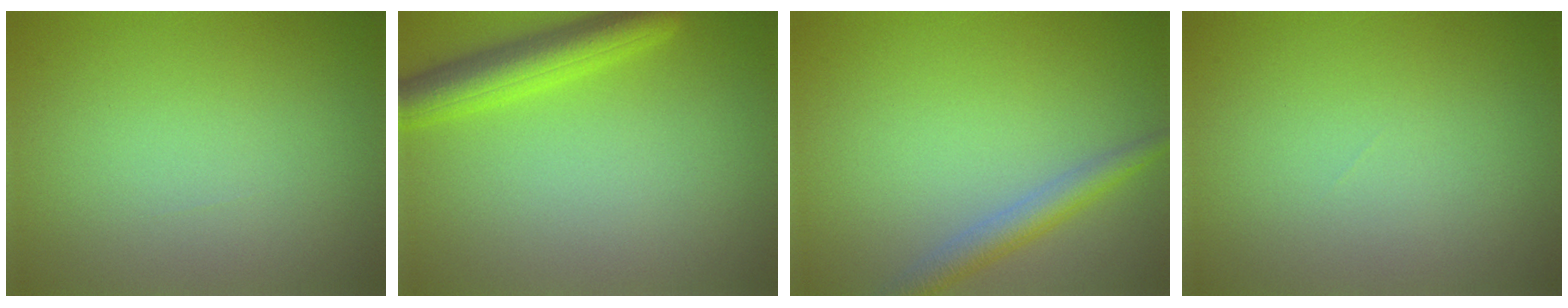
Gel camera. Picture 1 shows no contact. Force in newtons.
{"total": 4.5, "press": 4.5, "slide": 0.2}
{"total": 2.9, "press": 2.9, "slide": 0.1}
{"total": 0.0}